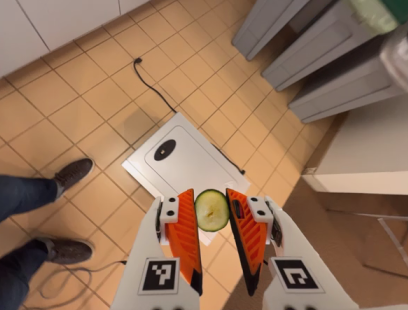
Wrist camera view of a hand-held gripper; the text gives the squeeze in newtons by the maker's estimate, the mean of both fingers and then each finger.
{"total": 5.7, "left": 5.9, "right": 5.6}